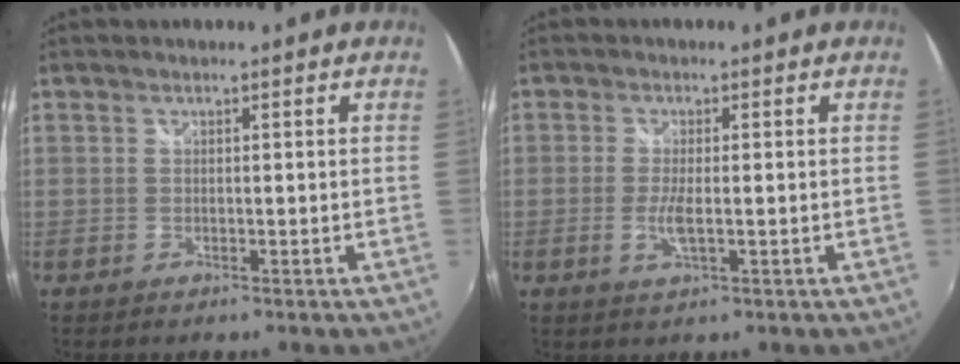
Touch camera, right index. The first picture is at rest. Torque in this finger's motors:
{"motor_torque": [0.10, -0.02, 0.12, 0.04]}